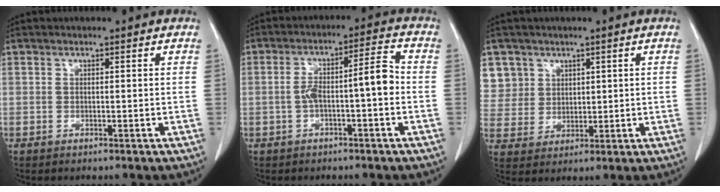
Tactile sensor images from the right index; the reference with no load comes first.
{"total": 7.0, "force": [-1.3, 1.2, 6.8], "torque": [-0.117, 0.031, -0.019]}
{"total": 8.5, "force": [4.5, 7.2, 0.3], "torque": [-0.008, 0.013, 0.103]}